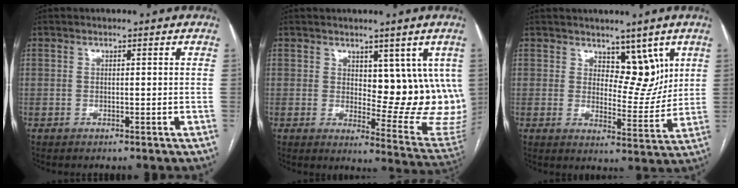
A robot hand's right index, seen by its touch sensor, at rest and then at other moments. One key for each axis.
{"total": 12.0, "fx": 3.4, "fy": 5.1, "fz": 10.3, "tx": -0.108, "ty": -0.017, "tz": 0.056}
{"total": 6.4, "fx": 3.8, "fy": 3.4, "fz": 3.8, "tx": -0.041, "ty": -0.006, "tz": 0.063}